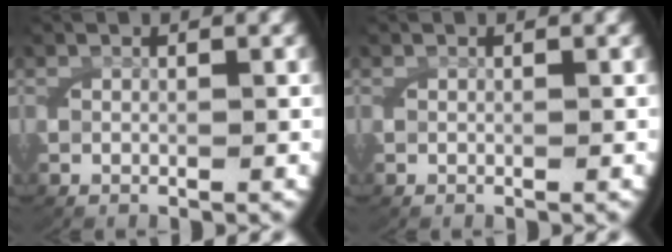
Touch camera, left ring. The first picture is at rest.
{"total": 0.0}